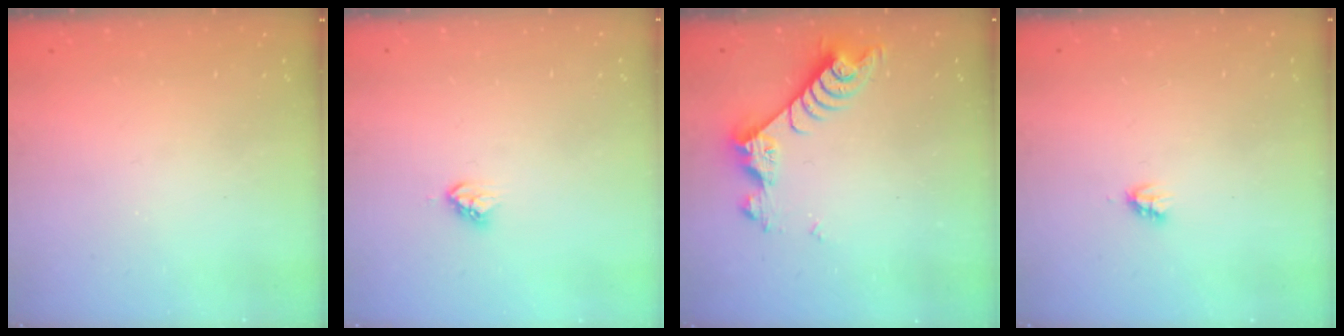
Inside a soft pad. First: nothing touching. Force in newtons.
{"total": 4.6, "press": 4.6, "slide": 0.3}
{"total": 7.0, "press": 7.0, "slide": 0.5}
{"total": 2.7, "press": 2.7, "slide": 0.2}